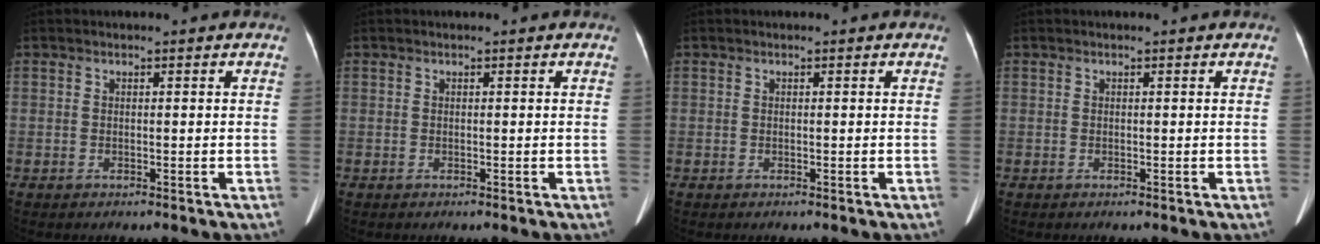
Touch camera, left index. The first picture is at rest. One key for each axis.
{"total": 0.0}
{"total": 0.0}
{"total": 0.0}